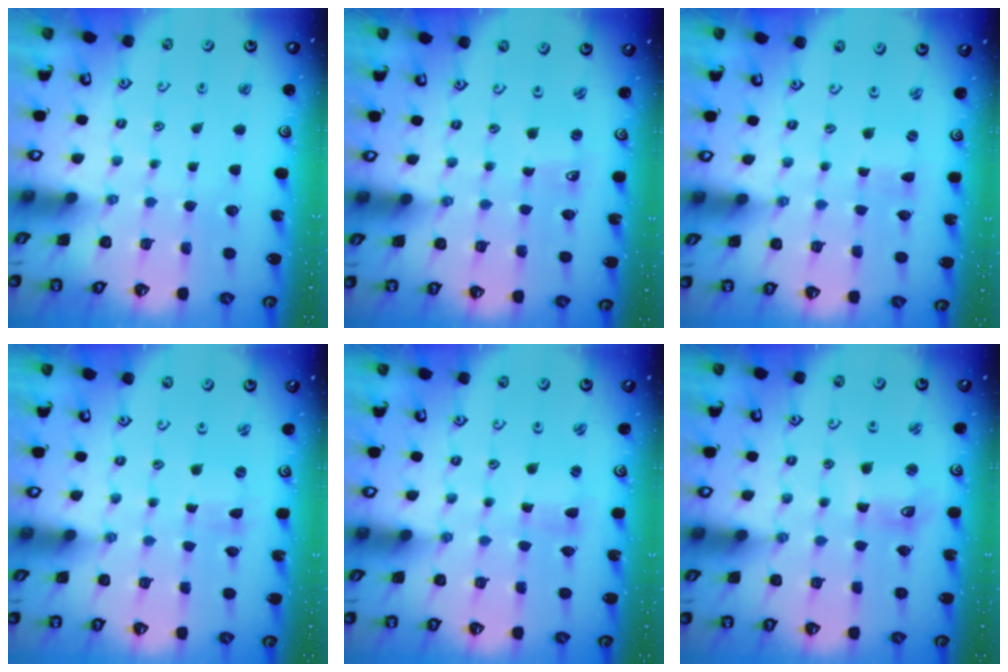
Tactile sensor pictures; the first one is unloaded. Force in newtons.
{"total": 1.4, "press": 1.4, "slide": 0.0}
{"total": 0.0}
{"total": 0.0}
{"total": 1.2, "press": 1.2, "slide": 0.1}
{"total": 6.5, "press": 6.4, "slide": 1.2}